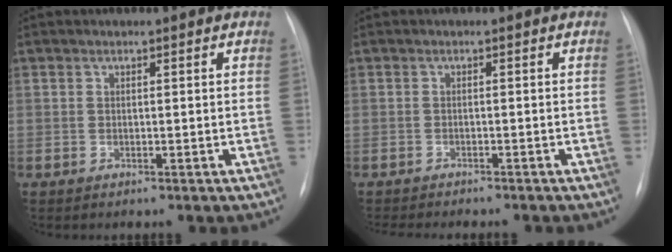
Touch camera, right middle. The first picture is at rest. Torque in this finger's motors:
{"motor_torque": [0.41, -0.45, 0.10, 0.02]}